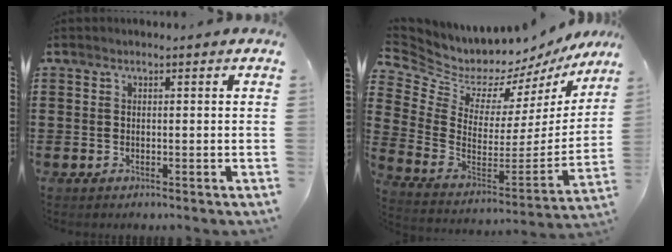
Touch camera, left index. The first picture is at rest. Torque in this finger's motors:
{"motor_torque": [0.14, 0.21, 0.16, 0.00]}